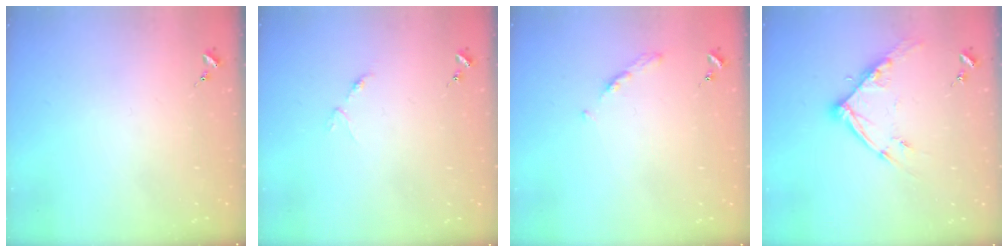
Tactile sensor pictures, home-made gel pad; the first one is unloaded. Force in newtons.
{"total": 3.4, "press": 3.3, "slide": 0.5}
{"total": 4.1, "press": 4.1, "slide": 0.5}
{"total": 11.2, "press": 11.2, "slide": 1.0}